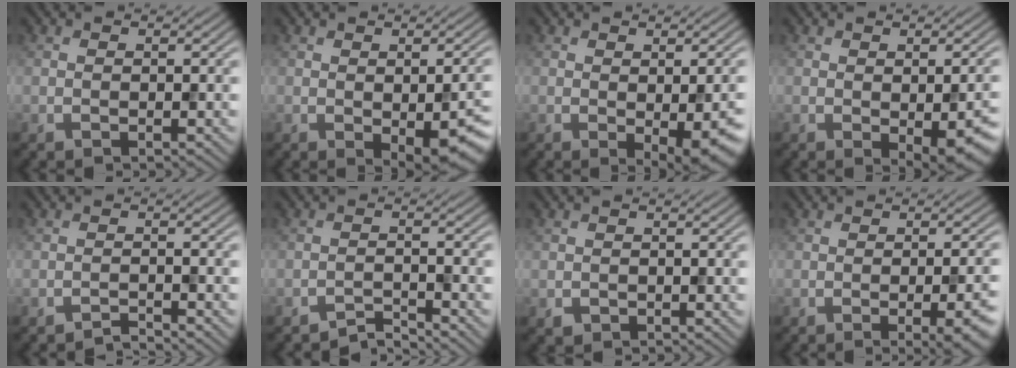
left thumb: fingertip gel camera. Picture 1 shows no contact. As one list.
[{"total": 7.5, "force": [-2.2, 3.1, 6.5], "torque": [-0.089, -0.022, -0.011]}, {"total": 6.2, "force": [-1.6, 1.8, 5.7], "torque": [-0.077, -0.015, -0.009]}, {"total": 6.7, "force": [-1.9, 2.4, 5.9], "torque": [-0.078, -0.019, -0.009]}, {"total": 1.5, "force": [-1.5, 0.1, 0.5], "torque": [-0.001, 0.005, -0.035]}, {"total": 2.5, "force": [-2.4, 0.1, 0.6], "torque": [-0.003, 0.005, -0.052]}, {"total": 0.8, "force": [-0.3, 0.7, 0.2], "torque": [-0.003, -0.006, -0.007]}, {"total": 7.5, "force": [-2.4, 2.4, 6.7], "torque": [-0.079, -0.009, -0.021]}]